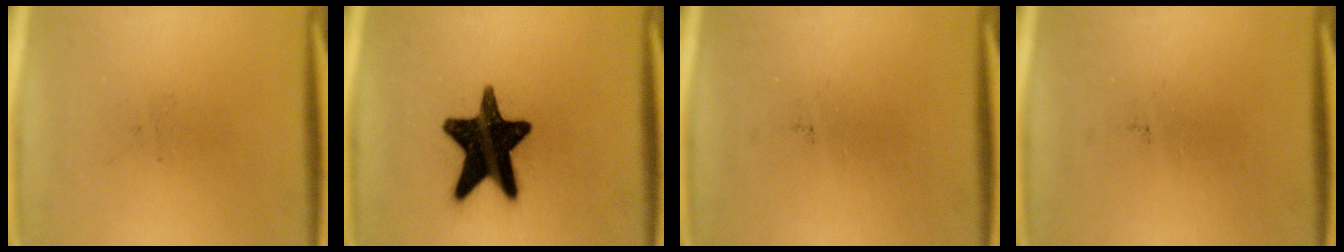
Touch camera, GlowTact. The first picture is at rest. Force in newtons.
{"total": 17.9}
{"total": 0.0}
{"total": 0.0}